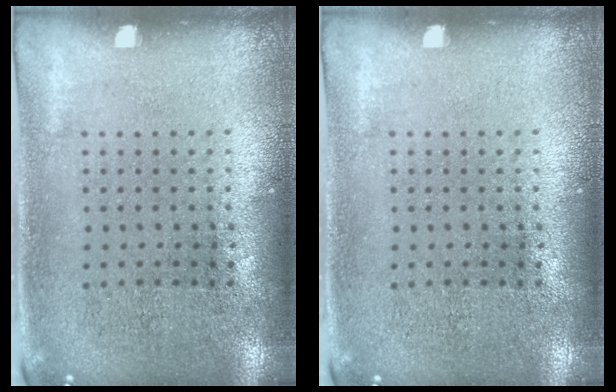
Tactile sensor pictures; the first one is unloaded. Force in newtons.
{"total": 0.0}